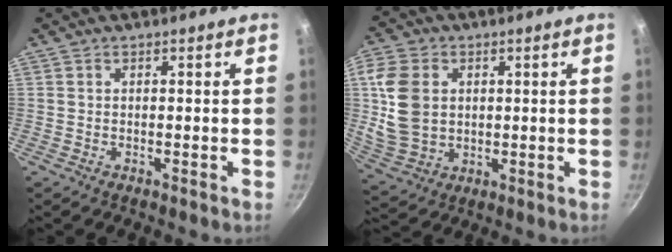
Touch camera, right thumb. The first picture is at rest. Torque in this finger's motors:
{"motor_torque": [-0.74, 1.32, 0.58, -0.60, 0.25]}